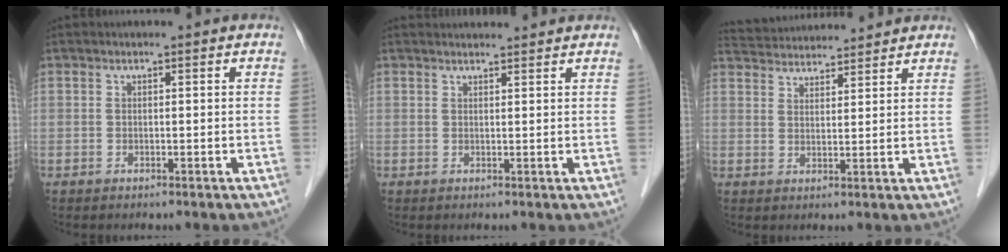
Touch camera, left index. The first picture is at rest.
{"total": 4.8, "force": [4.7, 0.6, 0.9], "torque": [-0.010, 0.023, 0.056]}
{"total": 11.0, "force": [10.6, 1.5, 2.5], "torque": [-0.047, 0.035, 0.164]}